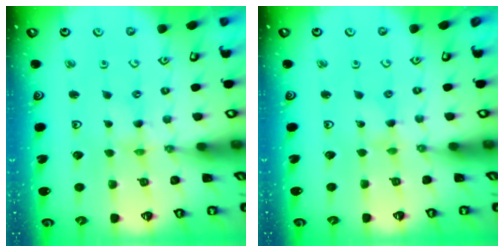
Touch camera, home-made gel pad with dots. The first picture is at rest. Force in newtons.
{"total": 0.0}